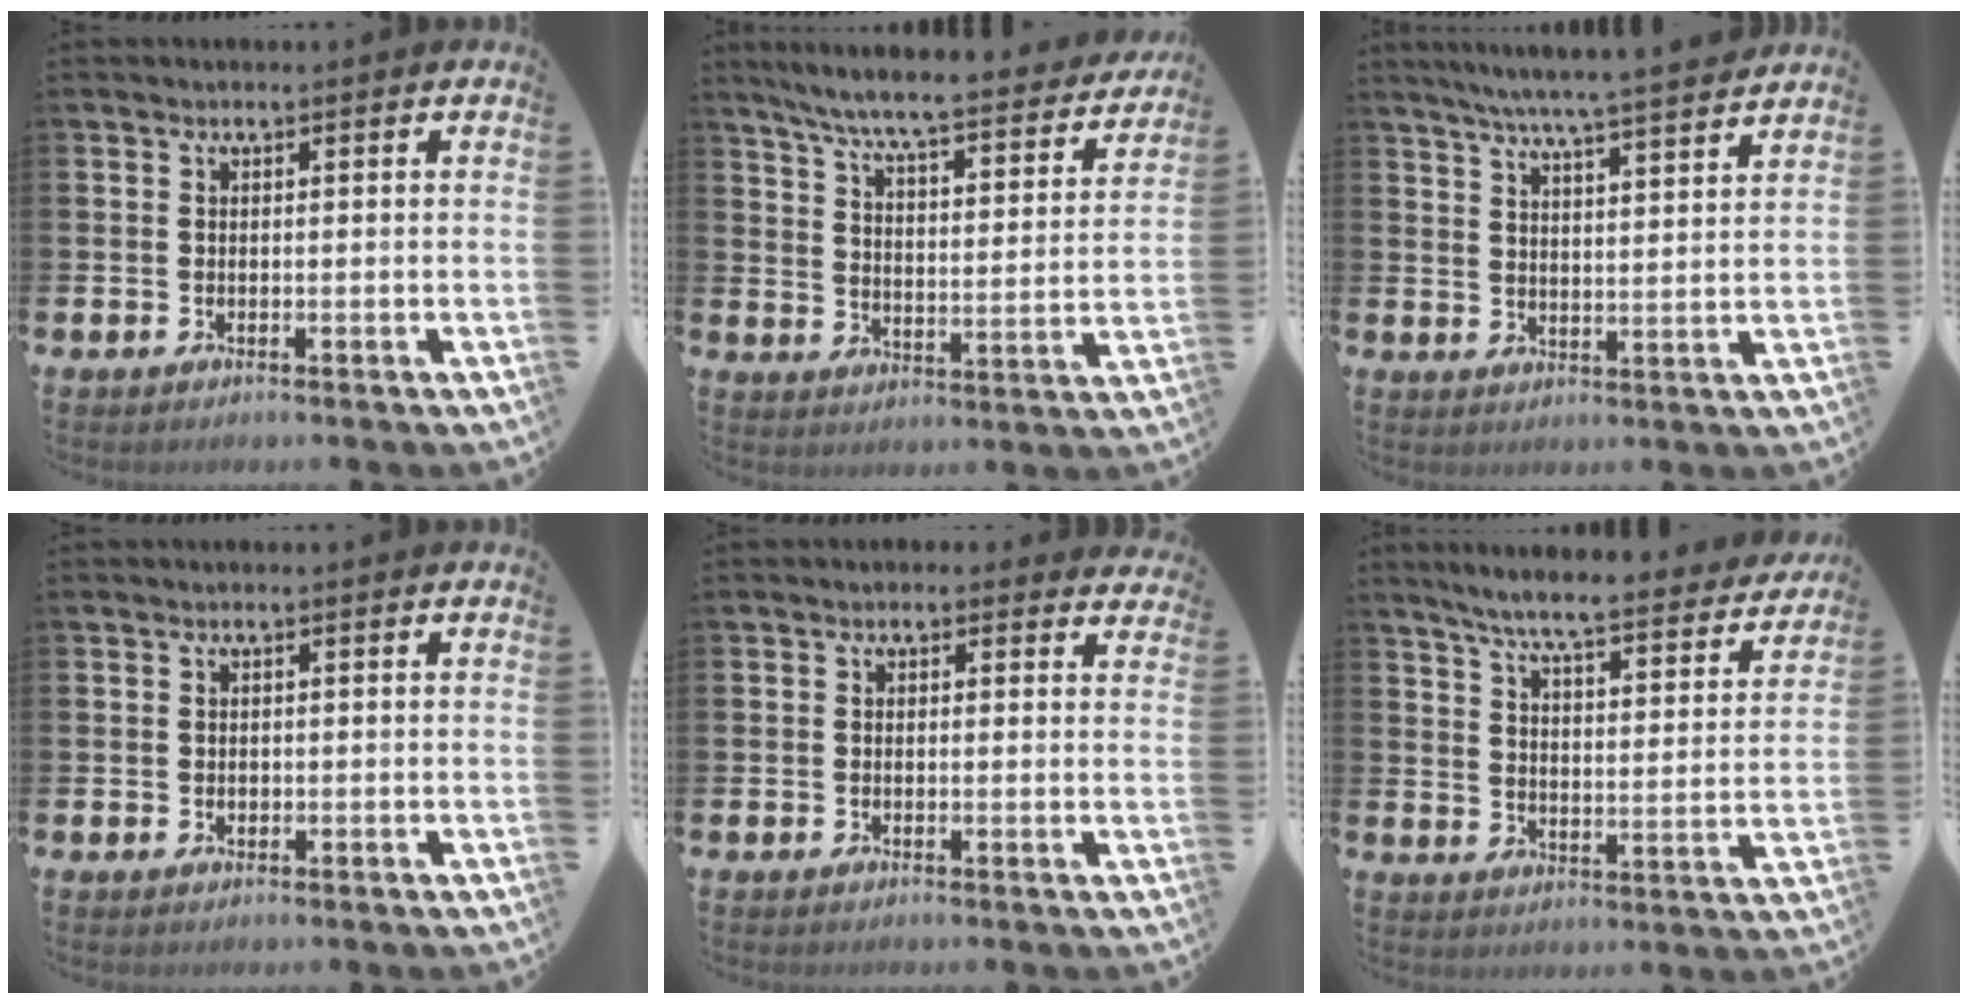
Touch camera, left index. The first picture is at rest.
{"total": 7.1, "force": [6.4, 0.3, 3.1], "torque": [-0.084, -0.051, 0.103]}
{"total": 6.5, "force": [6.2, -0.5, 2.1], "torque": [-0.058, -0.038, 0.107]}
{"total": 0.6, "force": [0.0, 0.5, 0.3], "torque": [-0.004, 0.004, -0.001]}
{"total": 0.6, "force": [0.3, 0.5, 0.2], "torque": [-0.003, 0.008, 0.004]}
{"total": 6.9, "force": [6.2, 0.0, 2.8], "torque": [-0.076, -0.048, 0.101]}